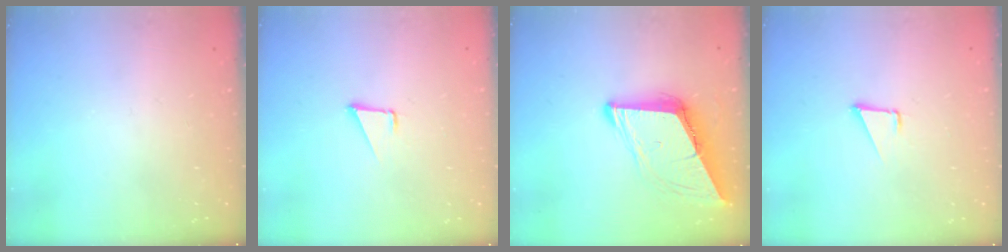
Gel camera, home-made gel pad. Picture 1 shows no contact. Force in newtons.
{"total": 1.6, "press": 1.5, "slide": 0.1}
{"total": 9.4, "press": 9.3, "slide": 1.1}
{"total": 1.6, "press": 1.5, "slide": 0.1}